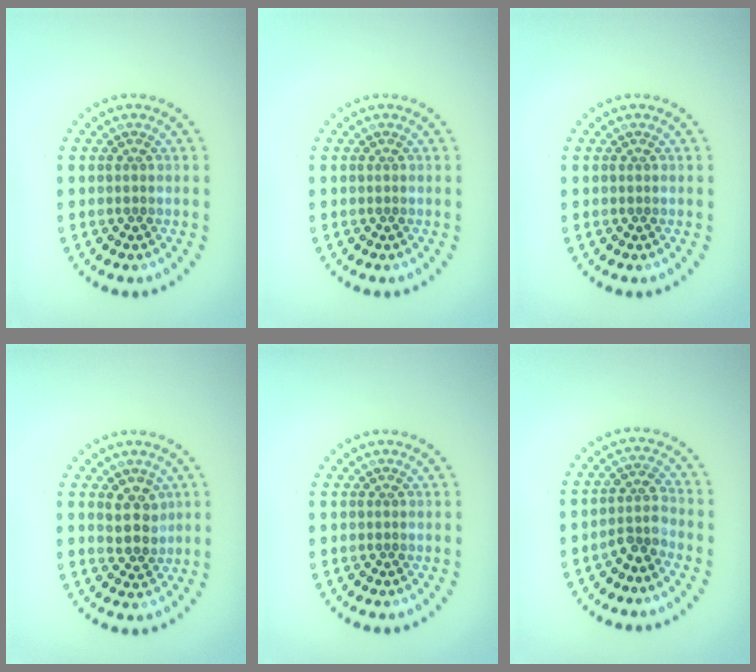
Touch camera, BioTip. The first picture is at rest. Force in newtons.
{"total": 0.0}
{"total": 0.0}
{"total": 2.8, "press": 2.5, "slide": 1.2}
{"total": 0.0}
{"total": 2.5, "press": 1.9, "slide": 1.6}